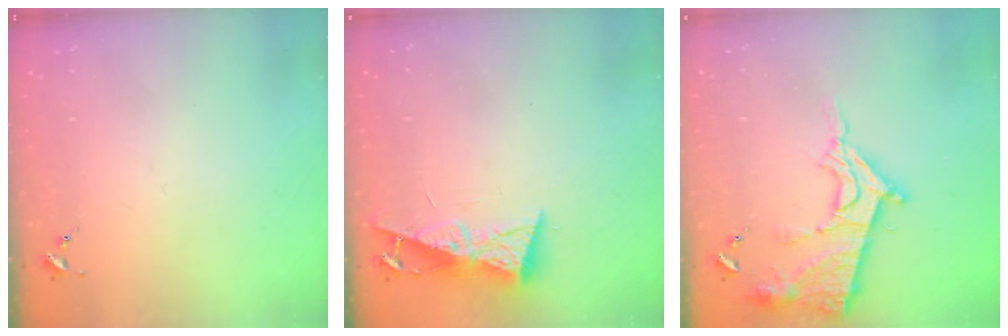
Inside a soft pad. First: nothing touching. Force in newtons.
{"total": 8.7, "press": 8.7, "slide": 0.8}
{"total": 14.2, "press": 14.2, "slide": 1.1}